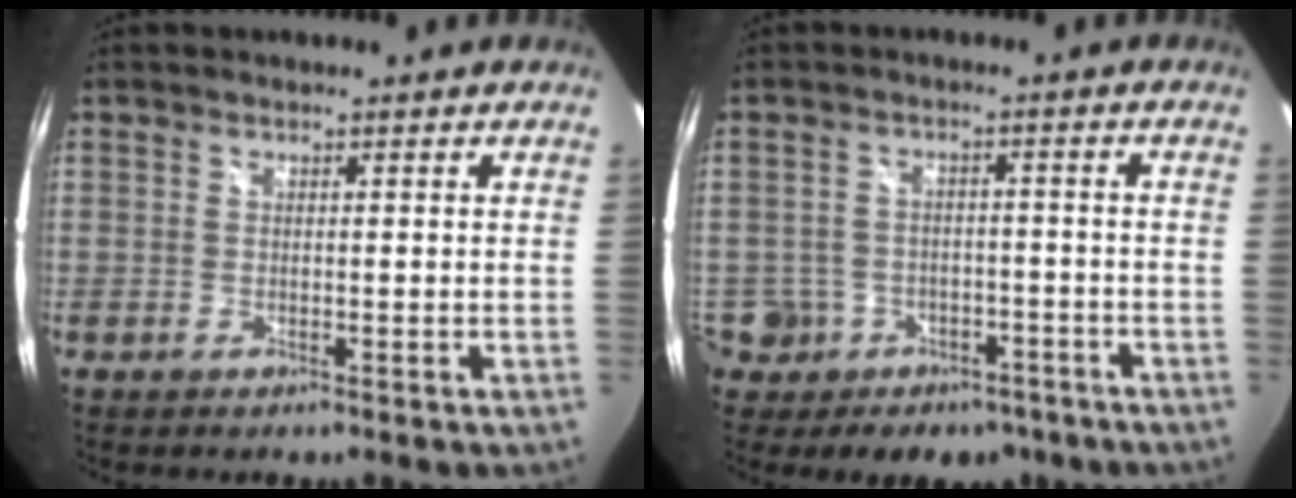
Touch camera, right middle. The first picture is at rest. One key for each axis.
{"total": 10.7, "fx": -5.0, "fy": 9.0, "fz": 2.9, "tx": -0.090, "ty": 0.029, "tz": -0.049}